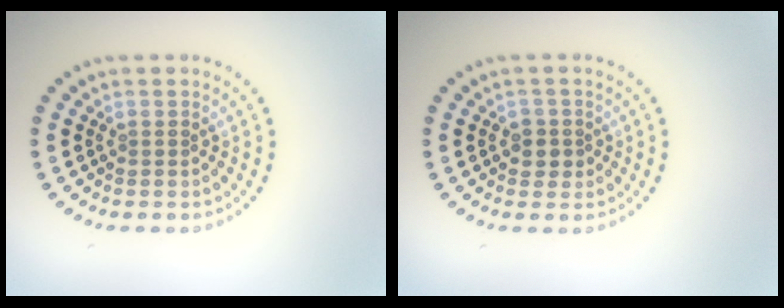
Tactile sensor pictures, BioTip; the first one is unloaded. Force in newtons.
{"total": 1.7, "press": 1.6, "slide": 0.6}